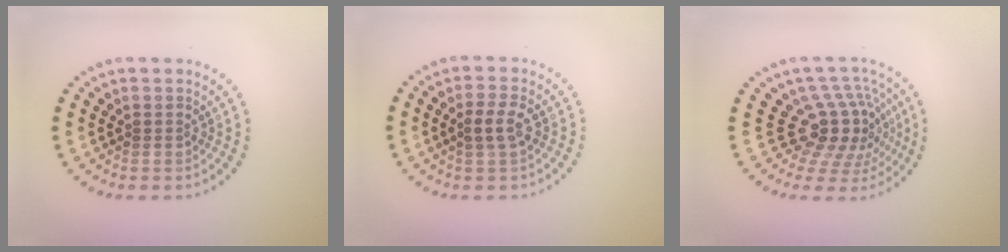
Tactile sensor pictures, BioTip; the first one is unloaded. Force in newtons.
{"total": 2.2, "press": 2.2, "slide": 0.5}
{"total": 5.1, "press": 3.6, "slide": 3.6}